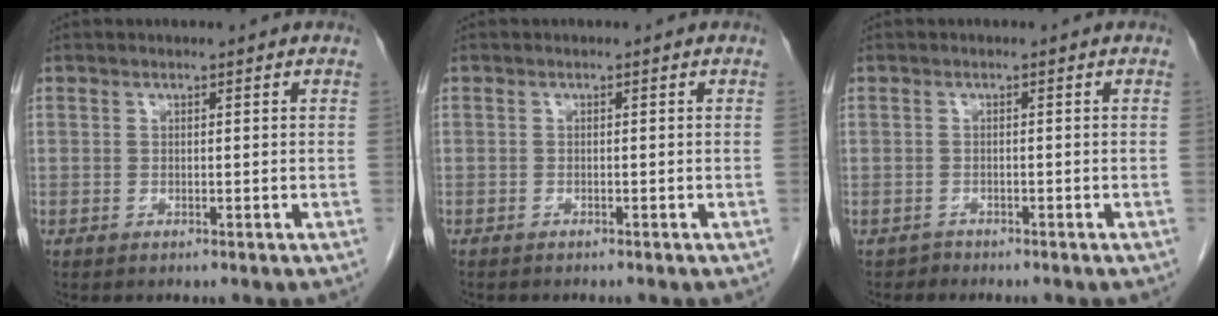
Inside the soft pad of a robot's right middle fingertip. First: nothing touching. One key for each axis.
{"total": 1.3, "fx": -1.2, "fy": 0.4, "fz": 0.5, "tx": -0.012, "ty": -0.003, "tz": -0.014}
{"total": 0.9, "fx": -0.7, "fy": 0.2, "fz": -0.4, "tx": 0.003, "ty": -0.002, "tz": -0.014}